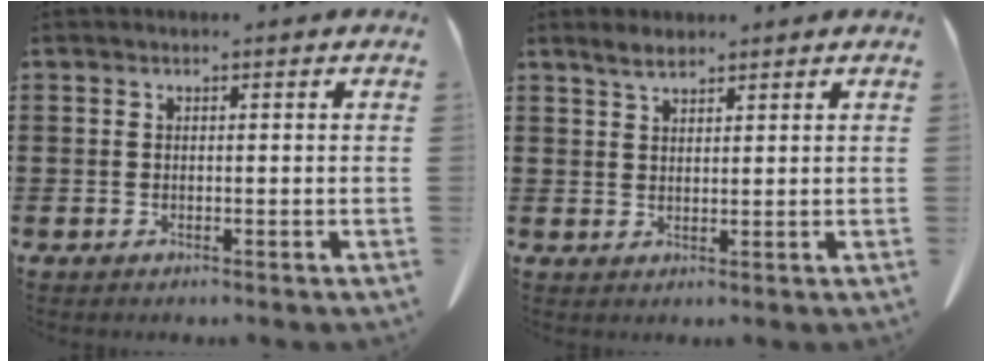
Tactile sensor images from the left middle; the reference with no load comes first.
{"total": 2.8, "force": [2.2, 0.9, 1.5], "torque": [-0.033, 0.003, 0.042]}